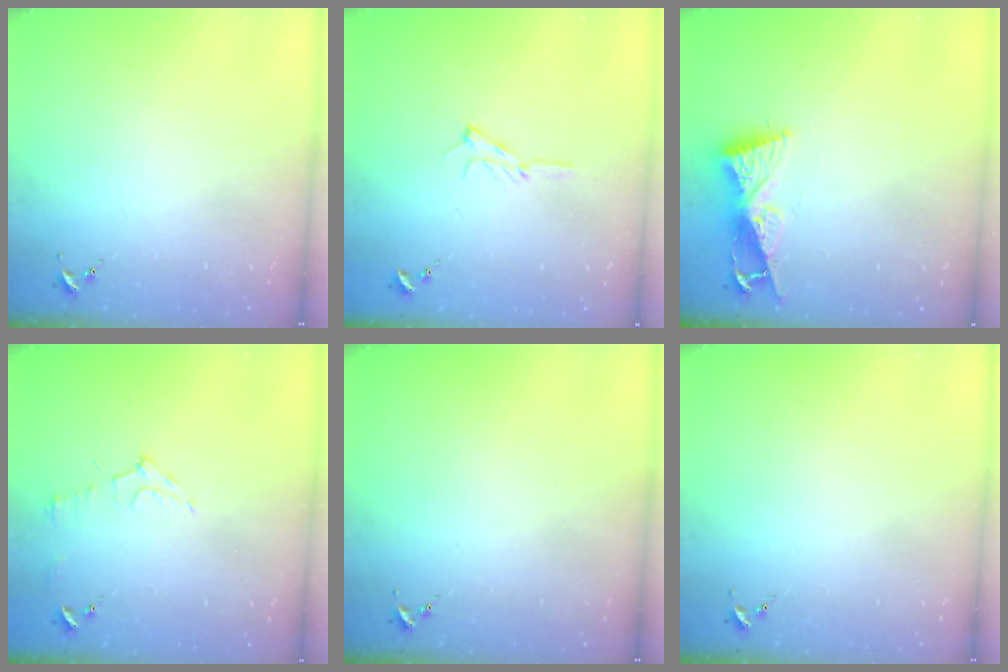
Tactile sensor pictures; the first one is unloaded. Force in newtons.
{"total": 6.5, "press": 6.5, "slide": 0.8}
{"total": 8.9, "press": 8.9, "slide": 0.3}
{"total": 7.4, "press": 7.4, "slide": 0.7}
{"total": 0.0}
{"total": 0.0}